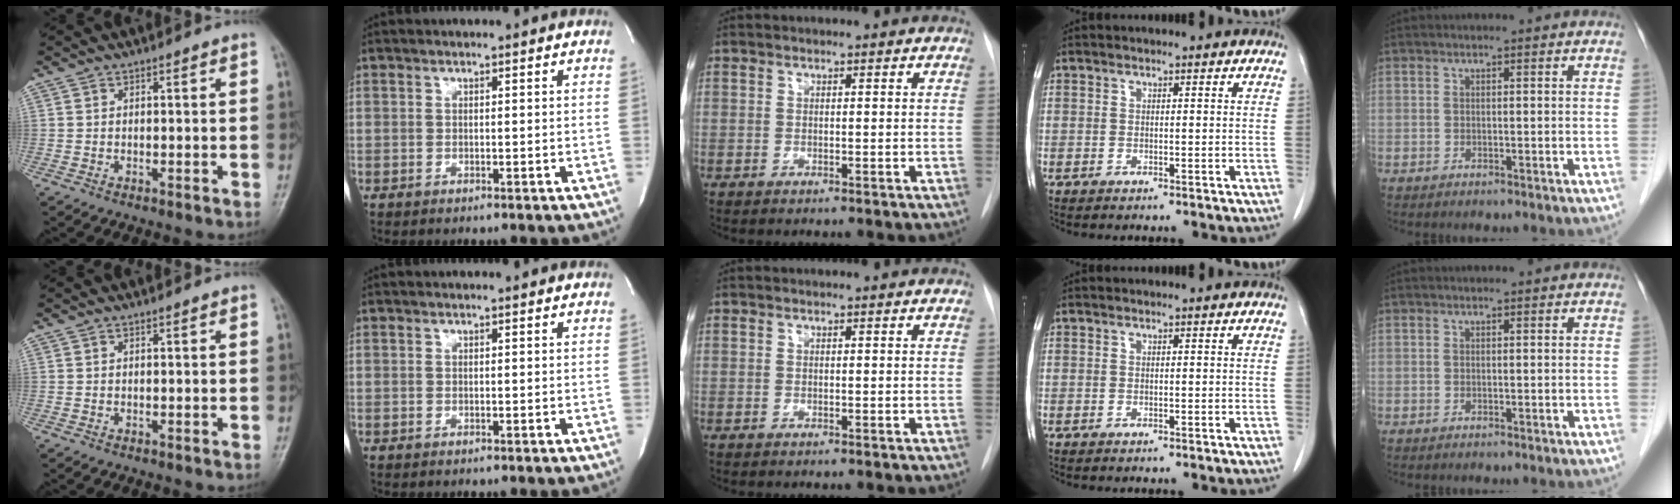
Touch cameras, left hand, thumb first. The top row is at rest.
{}